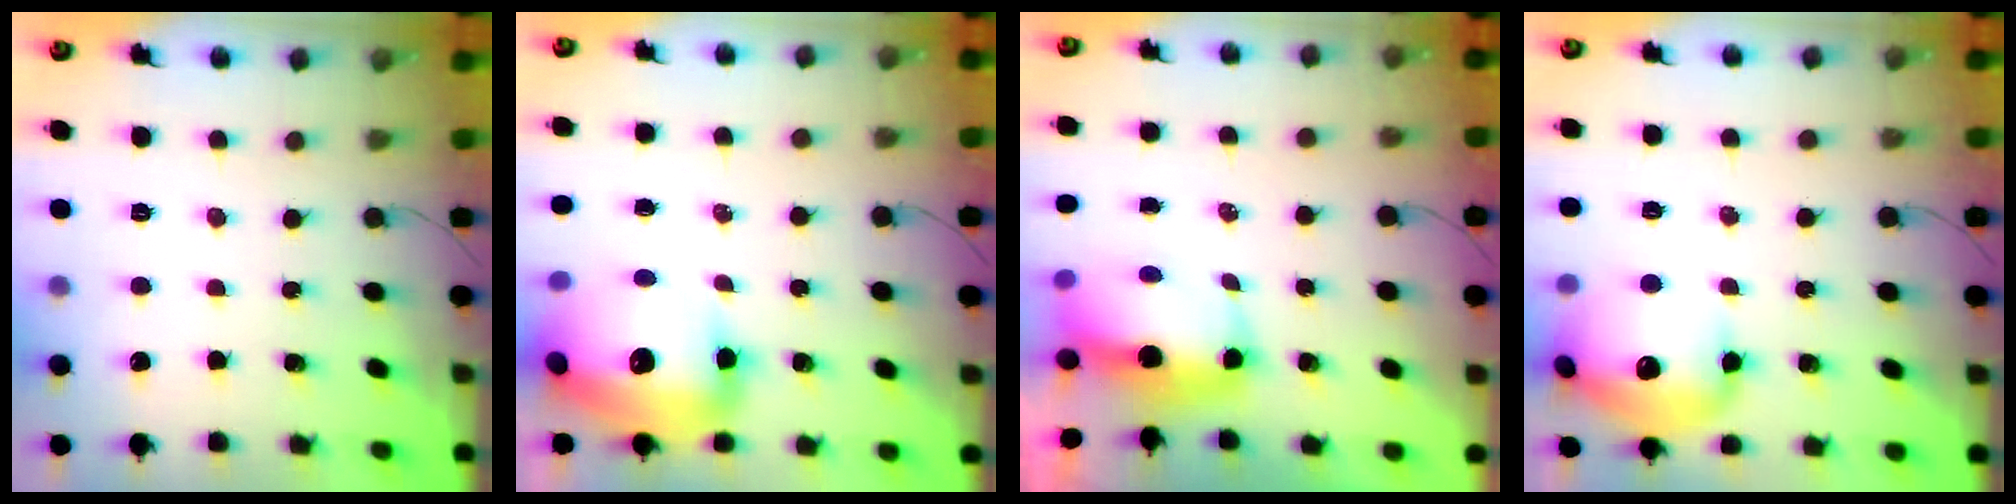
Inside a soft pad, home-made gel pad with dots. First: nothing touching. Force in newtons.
{"total": 18.8, "press": 18.1, "slide": 4.8}
{"total": 9.1, "press": 9.0, "slide": 0.9}
{"total": 17.1, "press": 17.1, "slide": 1.3}